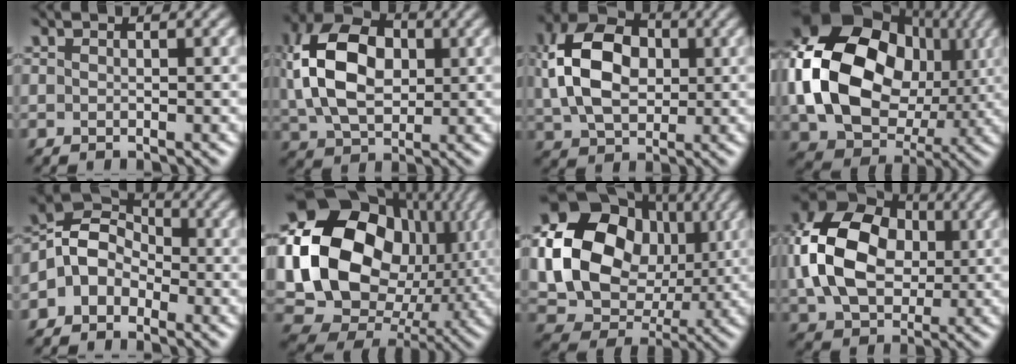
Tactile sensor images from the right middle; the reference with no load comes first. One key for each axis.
{"total": 10.1, "fx": 1.5, "fy": 6.8, "fz": 7.3, "tx": -0.163, "ty": 0.017, "tz": 0.017}
{"total": 9.0, "fx": 1.3, "fy": 6.3, "fz": 6.3, "tx": -0.138, "ty": 0.015, "tz": 0.017}
{"total": 16.5, "fx": 1.0, "fy": 12.6, "fz": 10.6, "tx": -0.217, "ty": 0.004, "tz": 0.008}
{"total": 4.8, "fx": -1.4, "fy": 4.1, "fz": 2.3, "tx": -0.024, "ty": 0.017, "tz": -0.045}
{"total": 21.7, "fx": 3.7, "fy": 18.0, "fz": 11.6, "tx": -0.256, "ty": 0.004, "tz": 0.085}
{"total": 13.5, "fx": 1.6, "fy": 10.9, "fz": 7.8, "tx": -0.147, "ty": 0.004, "tz": 0.023}
{"total": 12.8, "fx": 1.0, "fy": 9.5, "fz": 8.6, "tx": -0.196, "ty": 0.005, "tz": 0.025}